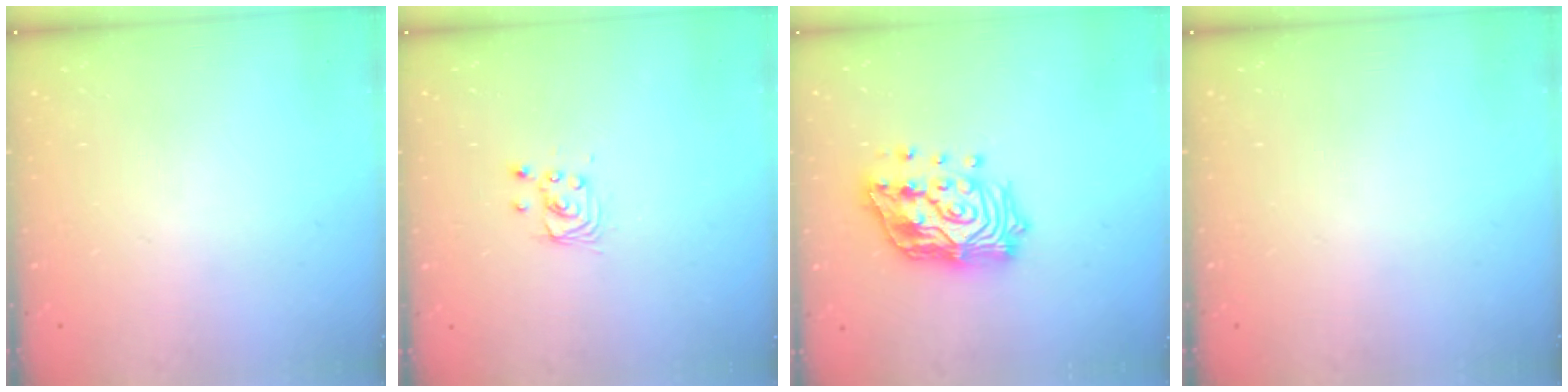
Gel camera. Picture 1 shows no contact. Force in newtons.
{"total": 2.8, "press": 2.8, "slide": 0.2}
{"total": 19.6, "press": 19.5, "slide": 2.3}
{"total": 0.0}